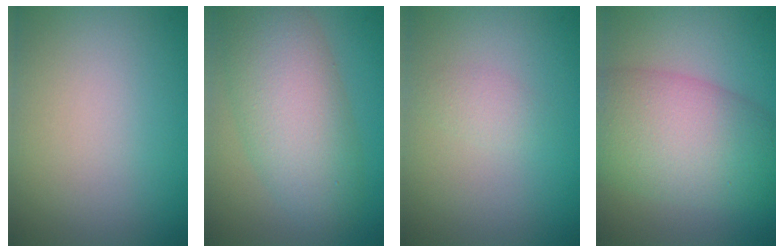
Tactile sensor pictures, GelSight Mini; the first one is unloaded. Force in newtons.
{"total": 7.8, "press": 7.8, "slide": 0.5}
{"total": 1.2, "press": 1.2, "slide": 0.0}
{"total": 9.0, "press": 9.0, "slide": 0.4}